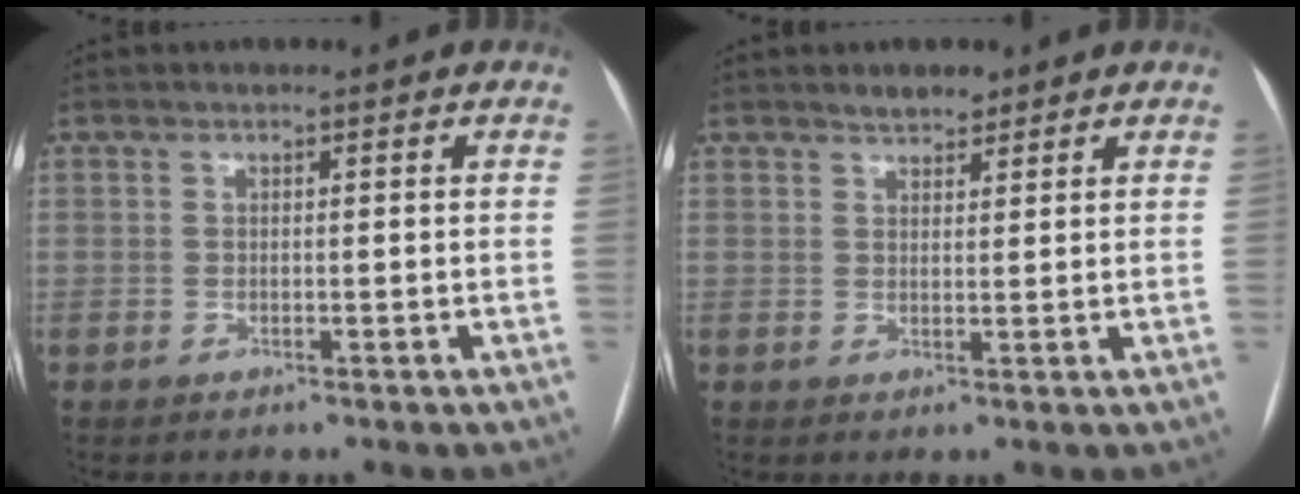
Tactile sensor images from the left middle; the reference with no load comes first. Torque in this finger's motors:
{"motor_torque": [-0.07, 0.10, -0.02, -0.01]}